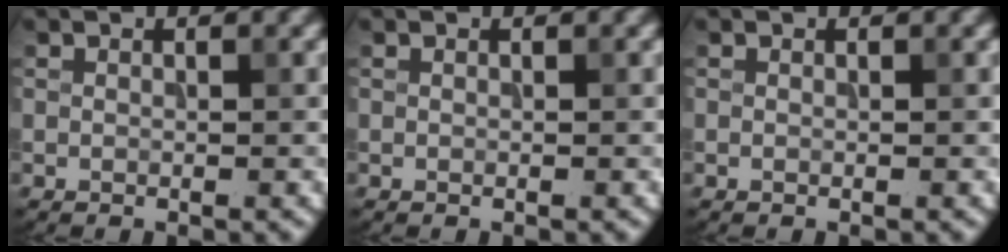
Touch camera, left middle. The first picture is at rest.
{"total": 0.0}
{"total": 0.0}